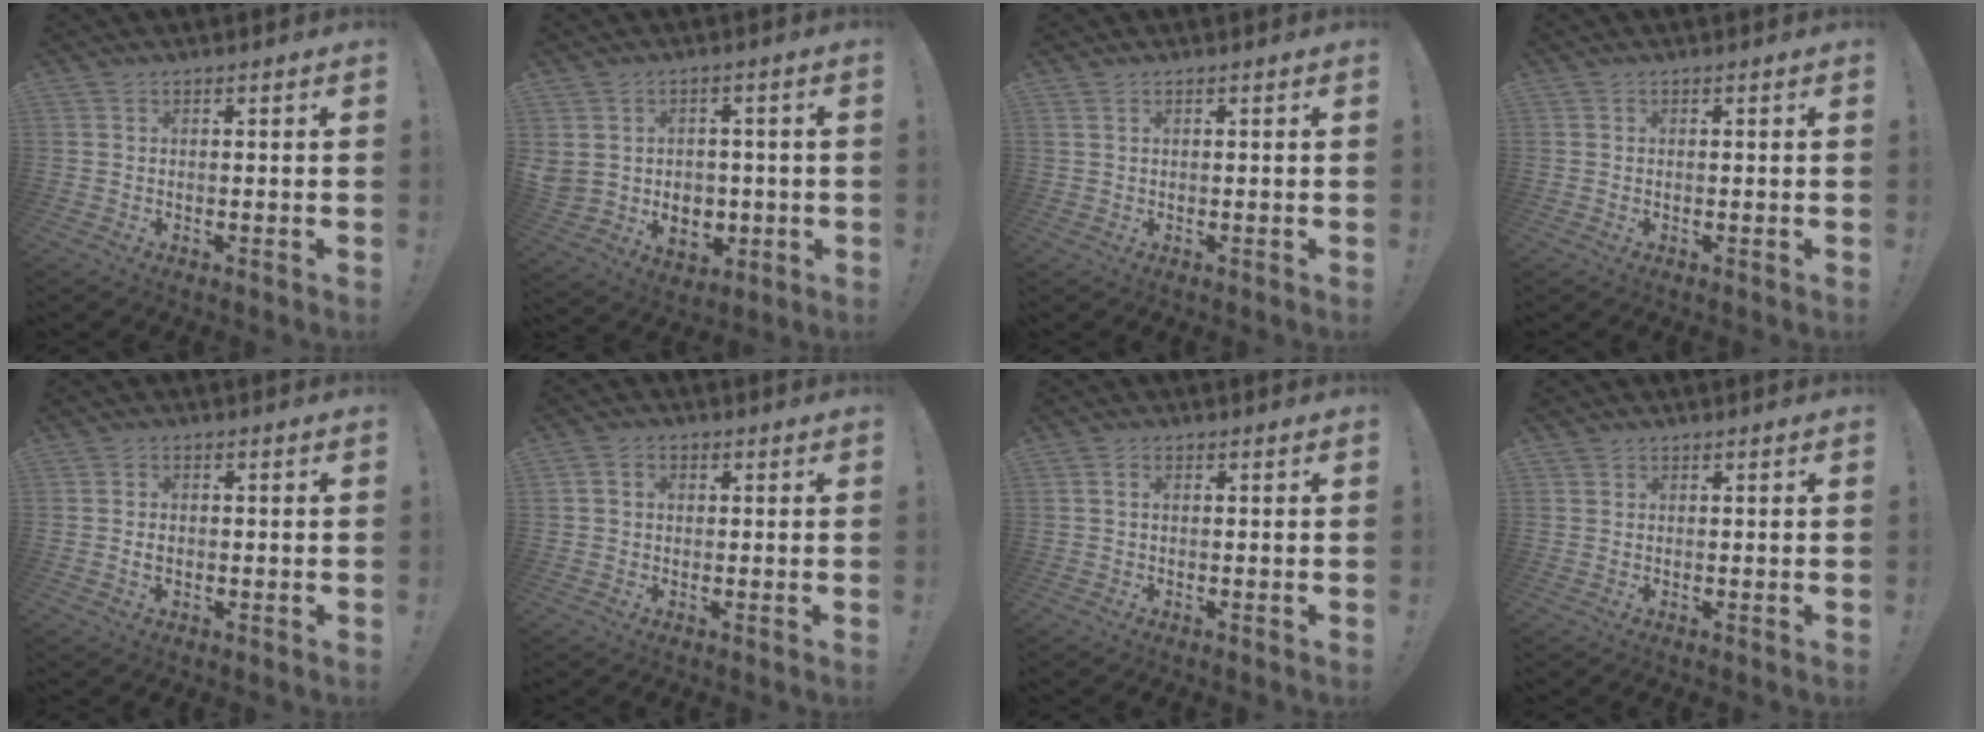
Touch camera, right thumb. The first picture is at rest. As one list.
[{"total": 8.1, "force": [0.1, 7.2, 3.7], "torque": [-0.057, -0.014, 0.012]}, {"total": 0.7, "force": [0.4, 0.2, 0.5], "torque": [-0.012, 0.002, 0.007]}, {"total": 0.0}, {"total": 2.0, "force": [-0.4, 1.4, 1.4], "torque": [-0.018, 0.002, -0.008]}, {"total": 3.1, "force": [0.3, 2.7, 1.5], "torque": [-0.020, 0.006, 0.006]}, {"total": 1.0, "force": [-0.1, 0.8, 0.7], "torque": [-0.015, 0.004, -0.001]}, {"total": 0.7, "force": [0.6, 0.4, 0.0], "torque": [0.008, -0.003, 0.010]}]